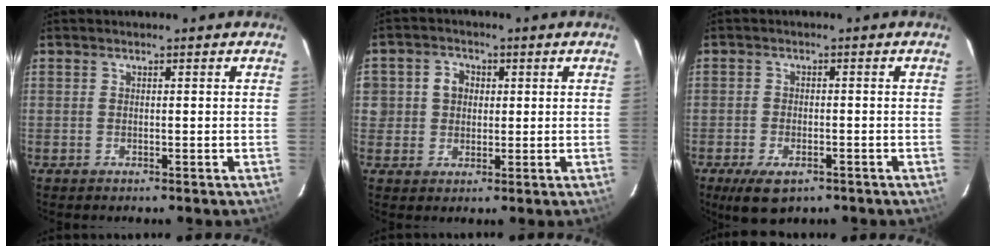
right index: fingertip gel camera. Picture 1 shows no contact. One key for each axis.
{"total": 4.8, "fx": 0.6, "fy": 4.6, "fz": 1.4, "tx": -0.021, "ty": 0.022, "tz": 0.012}
{"total": 6.6, "fx": -4.2, "fy": 3.2, "fz": 4.0, "tx": -0.093, "ty": -0.018, "tz": -0.069}